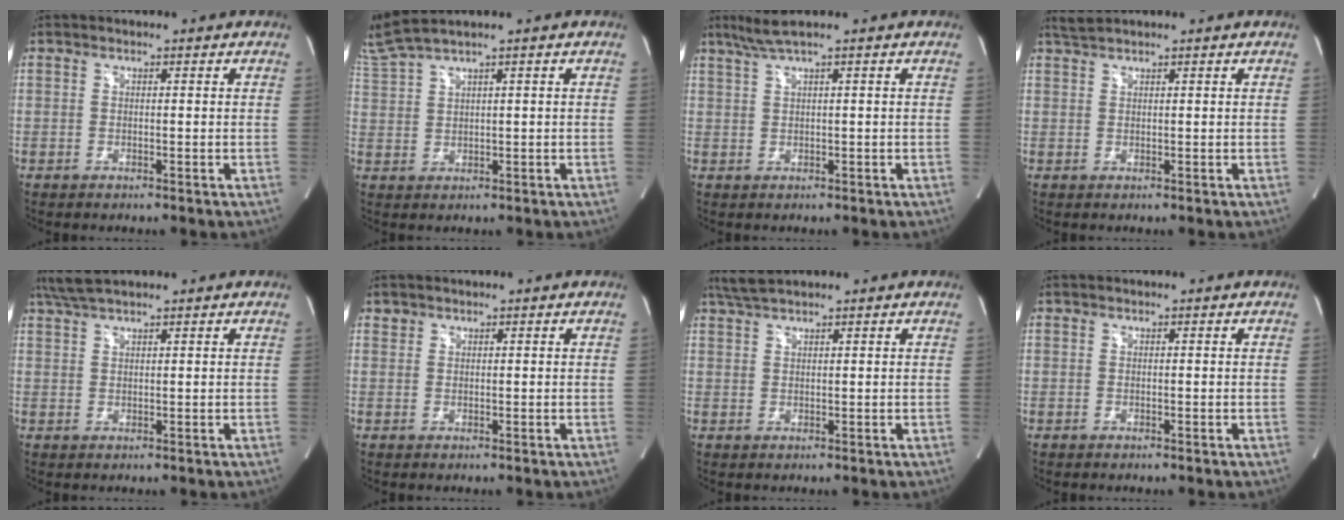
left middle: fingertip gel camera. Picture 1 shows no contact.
{"total": 5.1, "force": [4.3, -1.5, 2.3], "torque": [-0.073, 0.015, 0.104]}
{"total": 3.2, "force": [2.2, -0.8, 2.2], "torque": [-0.059, 0.012, 0.050]}
{"total": 1.7, "force": [1.6, -0.2, 0.5], "torque": [-0.014, 0.013, 0.038]}
{"total": 4.9, "force": [4.1, 0.4, 2.7], "torque": [-0.057, 0.025, 0.081]}
{"total": 0.8, "force": [0.6, 0.4, -0.1], "torque": [0.004, 0.005, 0.011]}
{"total": 3.6, "force": [3.2, 0.1, 1.8], "torque": [-0.040, 0.017, 0.065]}
{"total": 0.0}